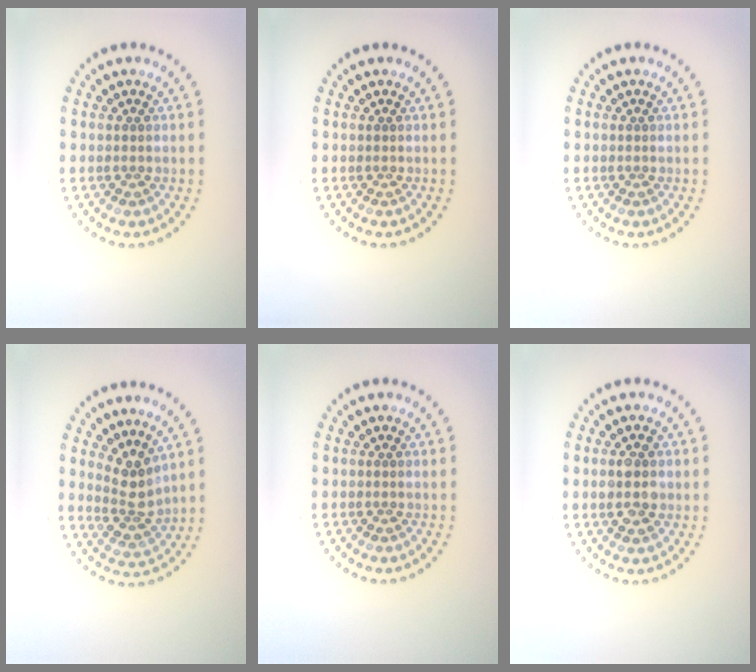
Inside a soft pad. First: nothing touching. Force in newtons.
{"total": 0.0}
{"total": 0.0}
{"total": 2.8, "press": 2.1, "slide": 1.8}
{"total": 0.0}
{"total": 2.8, "press": 2.8, "slide": 0.2}